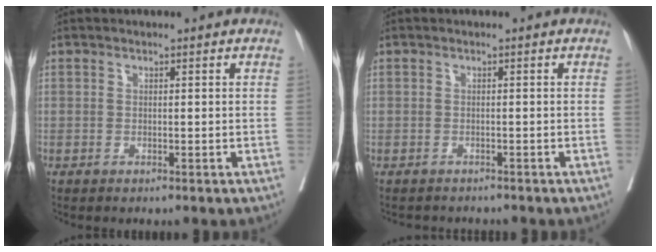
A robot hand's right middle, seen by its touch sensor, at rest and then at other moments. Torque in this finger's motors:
{"motor_torque": [-0.28, -0.11, -0.09, -0.12]}